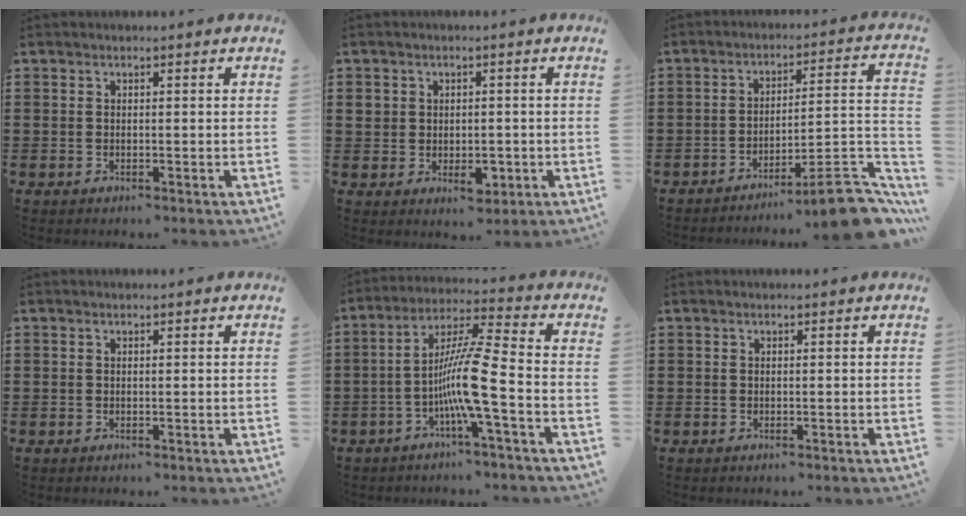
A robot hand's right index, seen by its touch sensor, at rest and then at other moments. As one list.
[{"total": 3.9, "force": [-0.3, 3.3, 2.1], "torque": [-0.037, 0.006, -0.007]}, {"total": 9.9, "force": [-7.8, 0.7, 6.0], "torque": [-0.083, 0.014, -0.146]}, {"total": 0.0}, {"total": 9.7, "force": [-3.7, -0.1, 9.0], "torque": [-0.184, -0.010, -0.078]}, {"total": 0.0}]